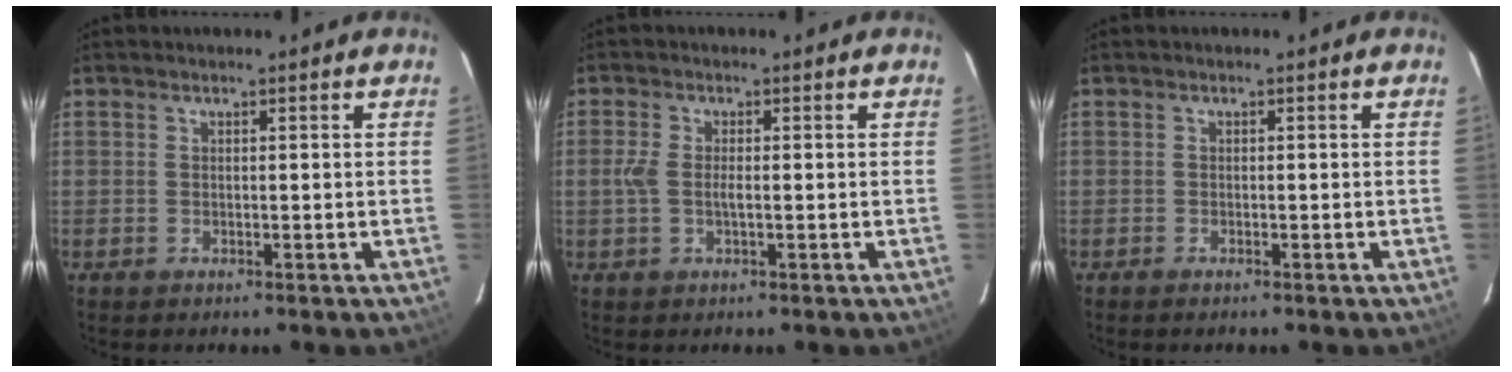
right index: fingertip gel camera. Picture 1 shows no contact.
{"total": 3.4, "force": [-0.4, 1.3, 3.1], "torque": [-0.066, 0.000, -0.007]}
{"total": 0.6, "force": [-0.5, 0.1, 0.2], "torque": [-0.004, -0.002, -0.011]}